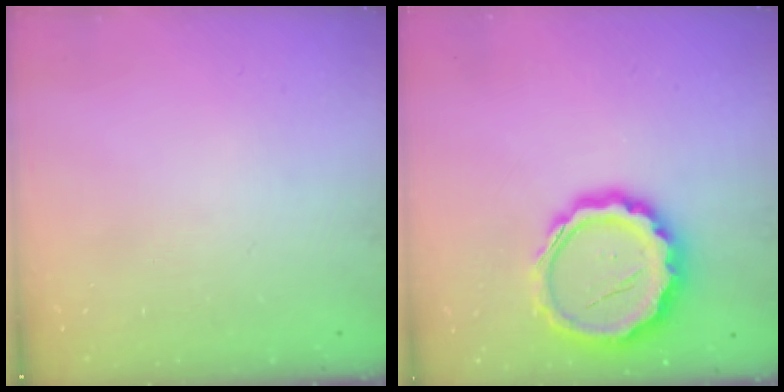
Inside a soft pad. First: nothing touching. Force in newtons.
{"total": 15.5, "press": 15.2, "slide": 3.0}